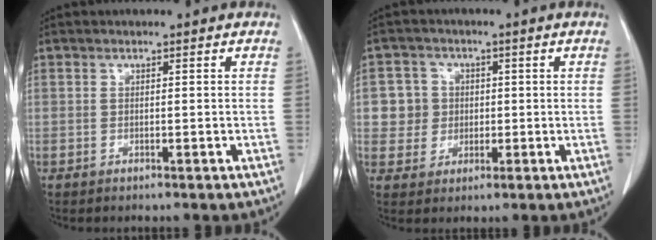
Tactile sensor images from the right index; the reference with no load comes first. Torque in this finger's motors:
{"motor_torque": [-0.33, 0.31, -0.04, -0.03]}